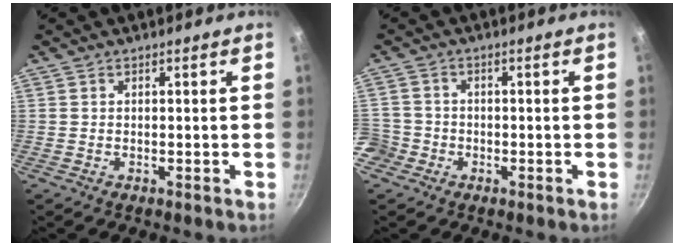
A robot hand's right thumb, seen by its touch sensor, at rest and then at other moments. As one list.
[{"total": 5.6, "force": [-2.5, 4.9, 1.1], "torque": [-0.015, 0.032, -0.045]}]